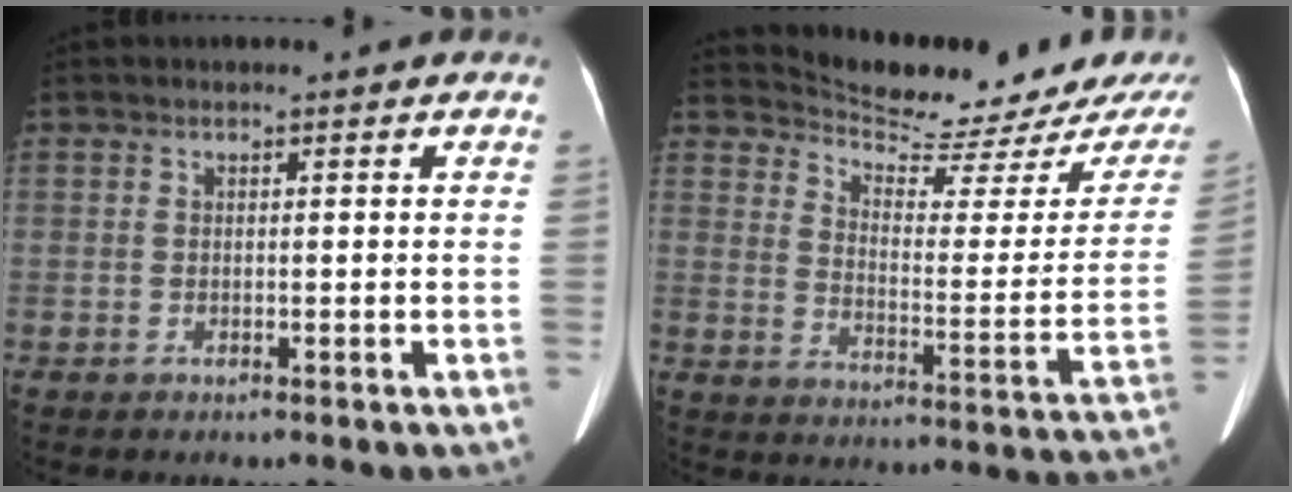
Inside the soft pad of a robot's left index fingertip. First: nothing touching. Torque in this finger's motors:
{"motor_torque": [0.31, -0.56, 0.00, 0.00]}